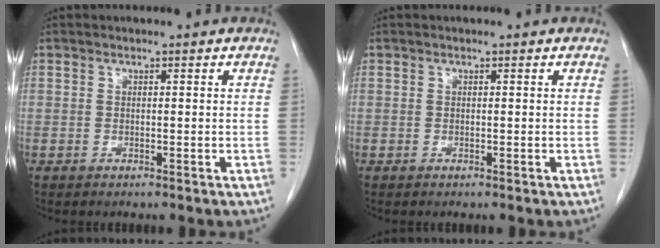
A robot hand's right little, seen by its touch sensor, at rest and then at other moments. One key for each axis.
{"total": 0.0}